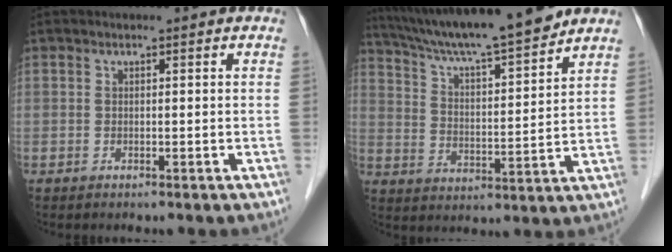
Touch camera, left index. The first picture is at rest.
{"total": 16.5, "force": [14.6, 0.0, 7.6], "torque": [-0.130, 0.009, 0.234]}